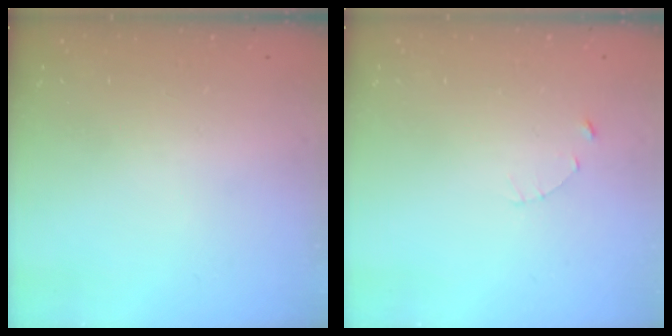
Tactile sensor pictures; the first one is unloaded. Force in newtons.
{"total": 1.2, "press": 1.1, "slide": 0.2}